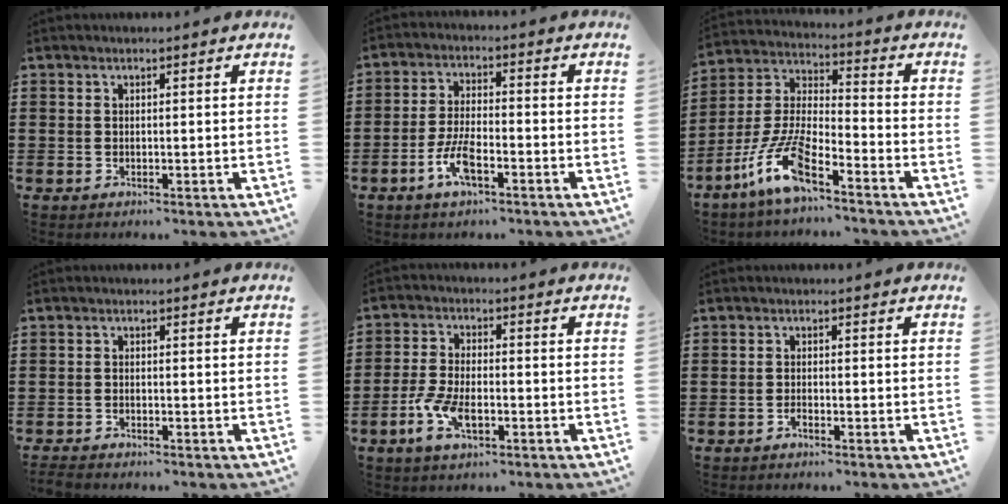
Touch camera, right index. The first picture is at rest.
{"total": 6.2, "force": [-3.0, 2.1, 5.0], "torque": [-0.121, -0.006, -0.062]}
{"total": 10.0, "force": [-7.1, 1.8, 6.8], "torque": [-0.178, -0.014, -0.145]}
{"total": 1.2, "force": [-1.1, 0.2, 0.2], "torque": [-0.006, 0.000, -0.022]}
{"total": 6.1, "force": [-2.4, 2.9, 4.8], "torque": [-0.120, -0.004, -0.052]}
{"total": 0.8, "force": [-0.7, 0.1, 0.5], "torque": [-0.011, -0.004, -0.011]}